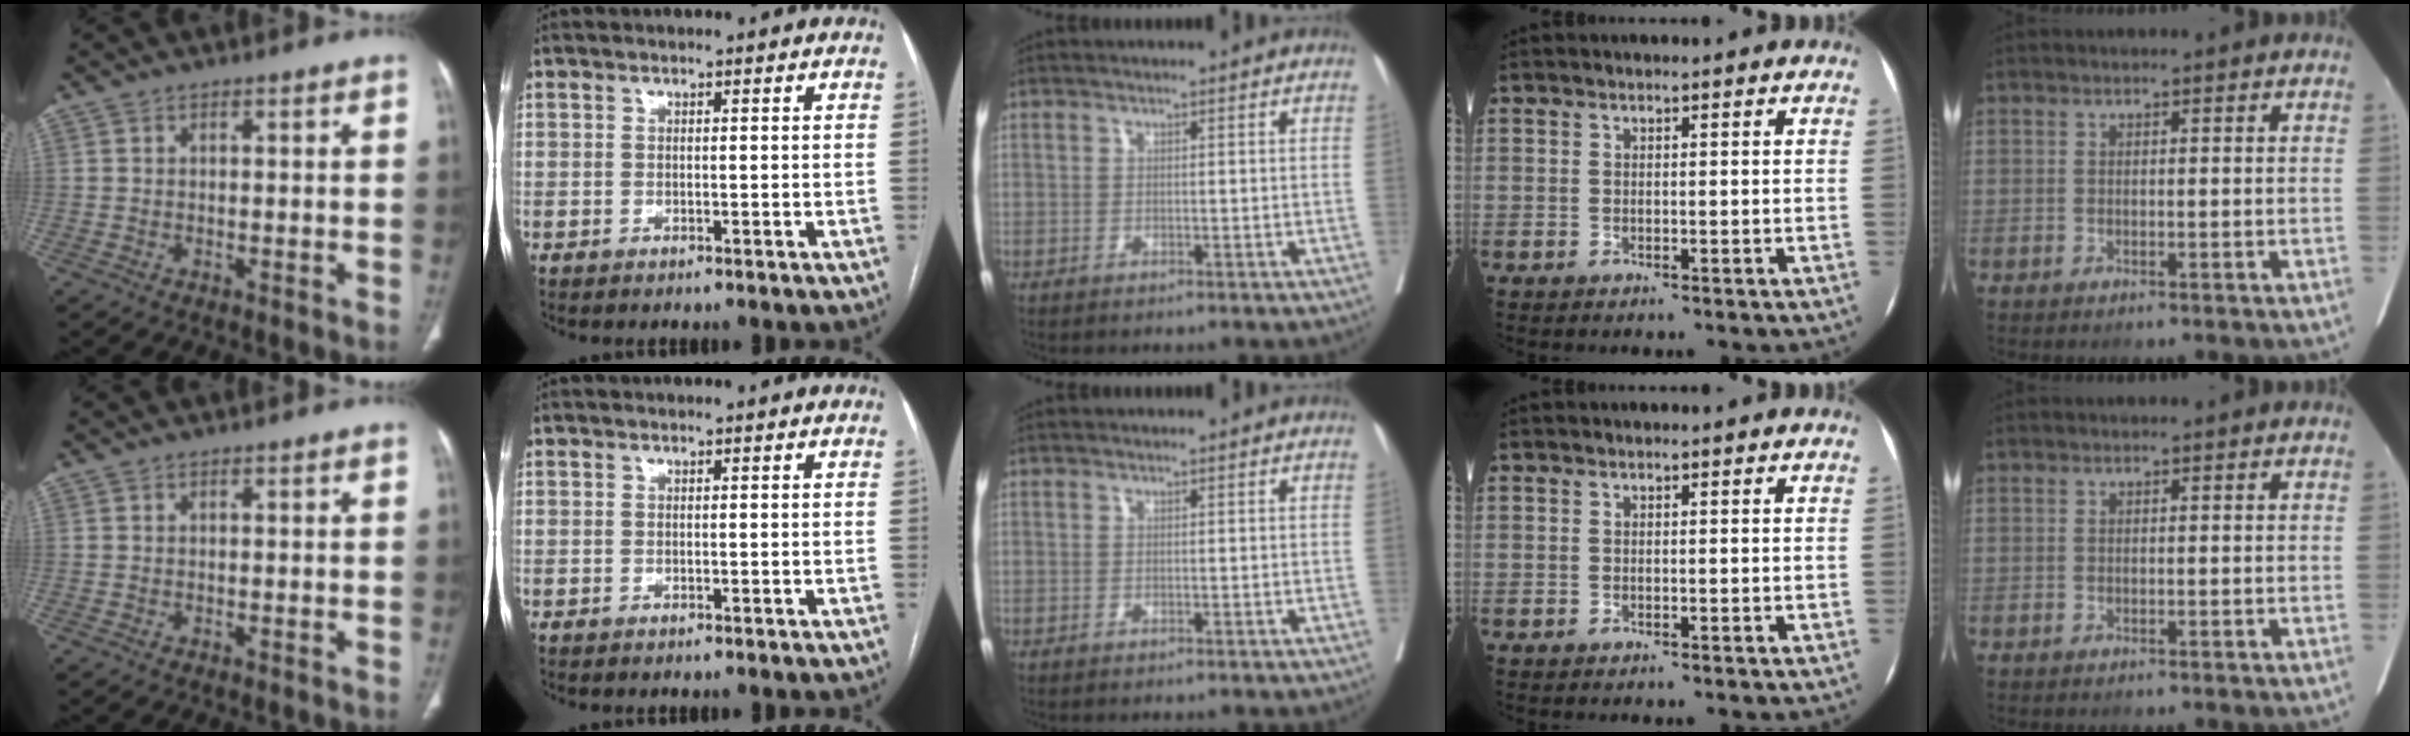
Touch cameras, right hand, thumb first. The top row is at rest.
{}